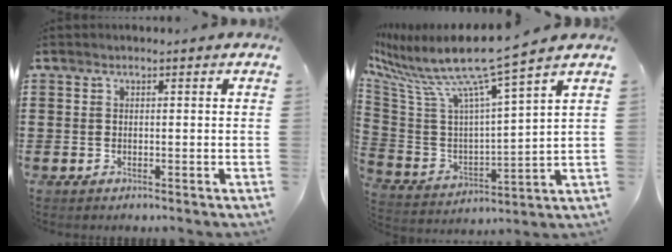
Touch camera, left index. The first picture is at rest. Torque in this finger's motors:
{"motor_torque": [1.22, -0.93, 0.72, 0.21]}